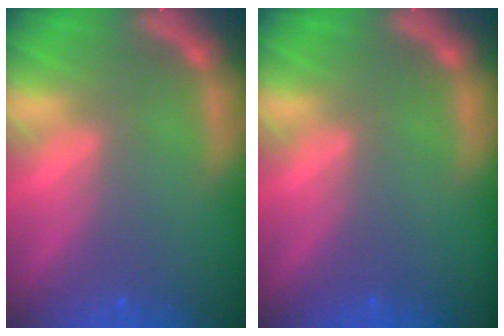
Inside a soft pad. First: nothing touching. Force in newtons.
{"total": 0.0}